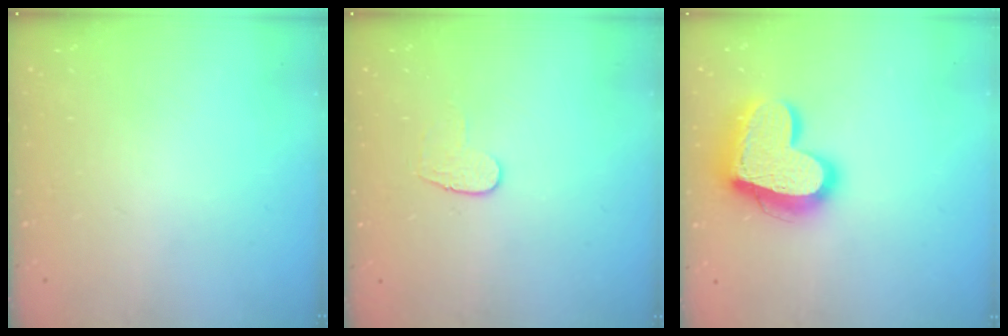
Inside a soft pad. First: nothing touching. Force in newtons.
{"total": 6.6, "press": 6.6, "slide": 0.6}
{"total": 19.6, "press": 19.6, "slide": 1.5}